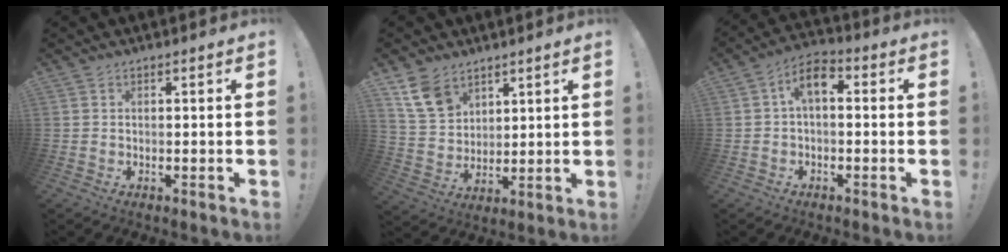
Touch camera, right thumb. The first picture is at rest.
{"total": 11.4, "force": [7.2, 7.5, 4.8], "torque": [-0.090, -0.035, 0.147]}
{"total": 6.6, "force": [0.5, 3.6, 5.5], "torque": [-0.096, 0.003, 0.010]}